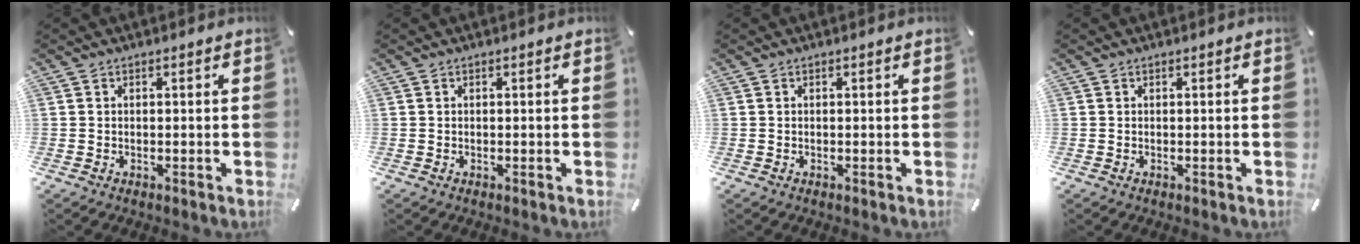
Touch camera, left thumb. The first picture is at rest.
{"total": 0.0}
{"total": 0.0}
{"total": 0.0}